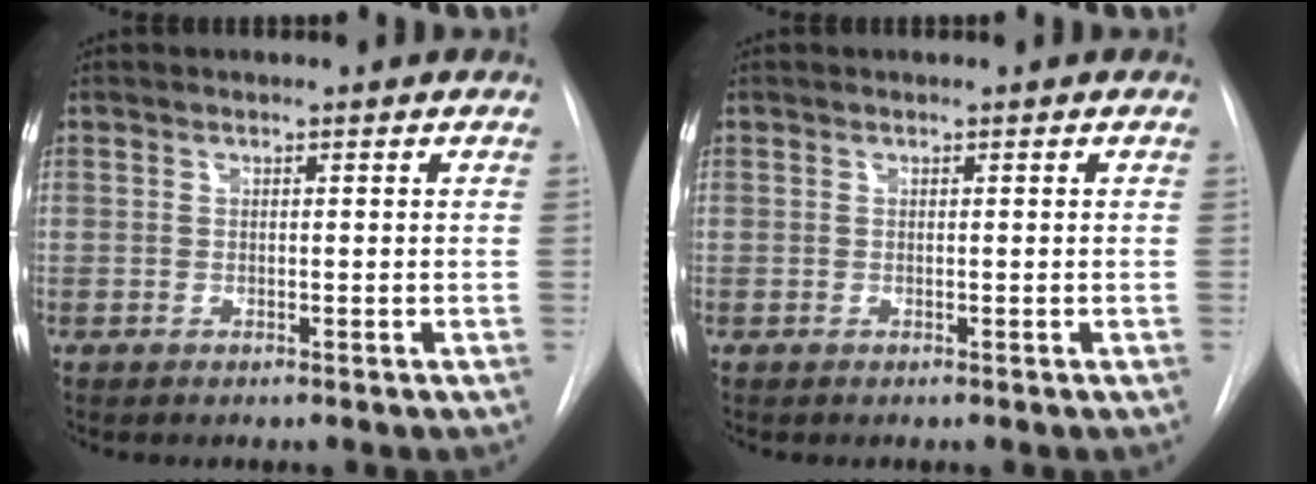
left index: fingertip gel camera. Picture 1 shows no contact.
{"total": 0.0}